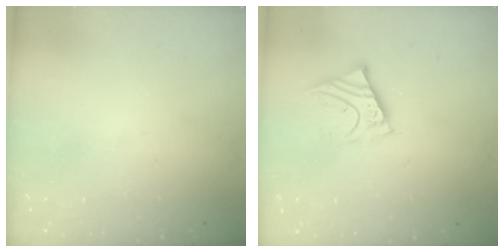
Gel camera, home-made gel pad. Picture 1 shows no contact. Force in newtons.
{"total": 8.4, "press": 8.3, "slide": 1.0}